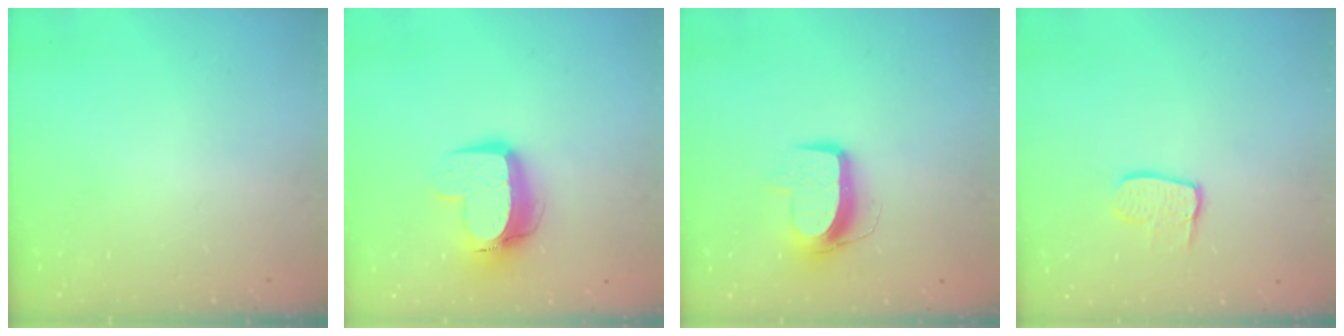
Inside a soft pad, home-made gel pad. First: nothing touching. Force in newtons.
{"total": 11.5, "press": 11.5, "slide": 1.0}
{"total": 10.3, "press": 10.3, "slide": 0.8}
{"total": 7.7, "press": 7.7, "slide": 0.7}